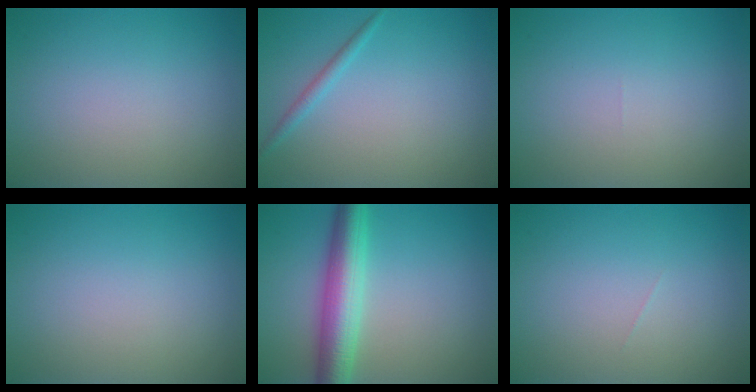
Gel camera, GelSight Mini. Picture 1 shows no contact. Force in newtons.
{"total": 1.1, "press": 1.1, "slide": 0.0}
{"total": 0.0}
{"total": 0.0}
{"total": 5.9, "press": 5.9, "slide": 0.1}
{"total": 0.0}